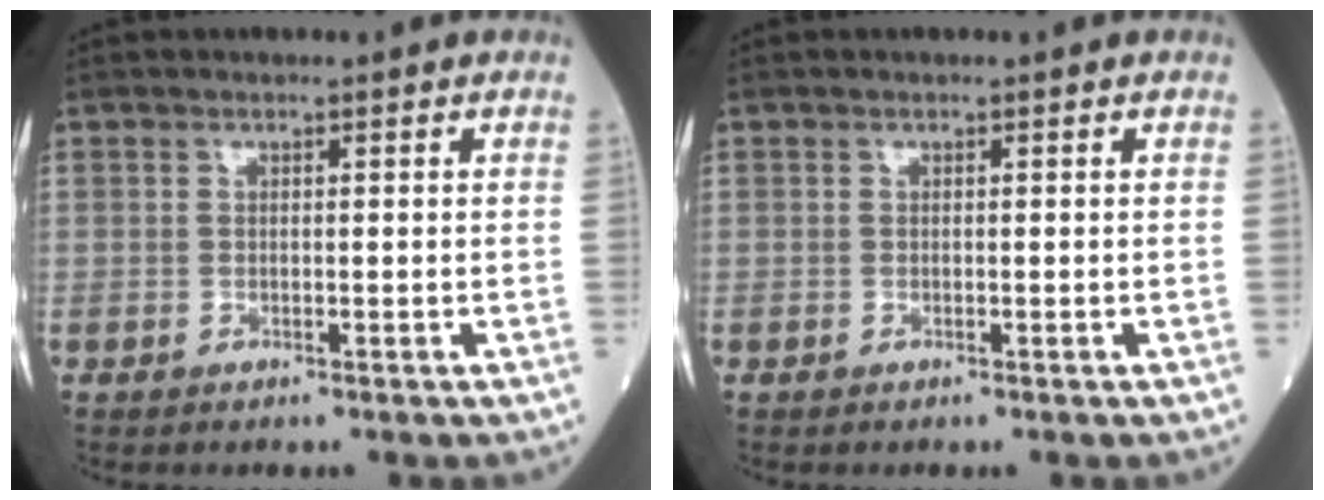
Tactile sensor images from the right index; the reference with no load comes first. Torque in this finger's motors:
{"motor_torque": [0.01, 0.00, 0.00, 0.00]}